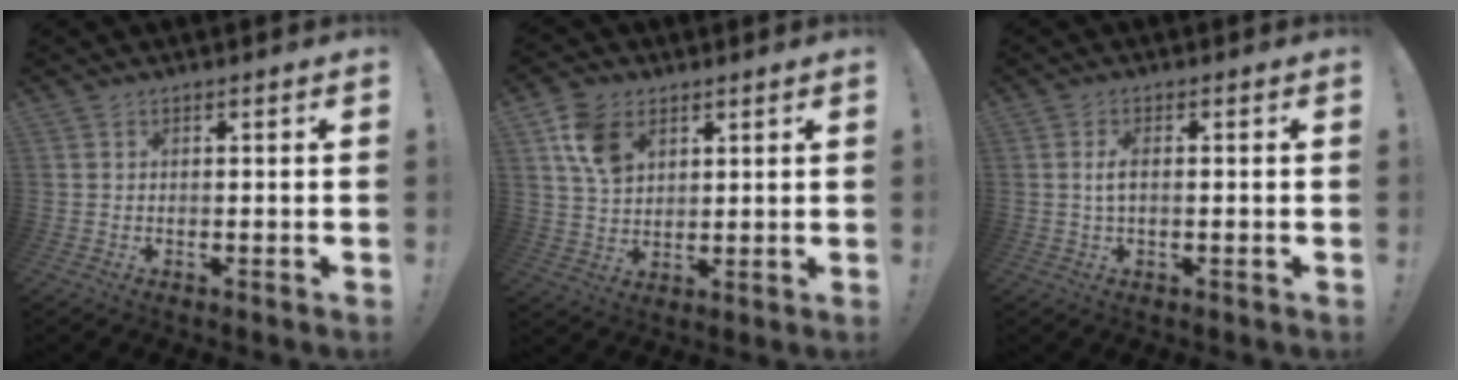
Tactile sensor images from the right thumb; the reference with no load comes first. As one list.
[{"total": 10.2, "force": [4.8, 7.2, 5.4], "torque": [-0.088, -0.009, 0.097]}, {"total": 3.0, "force": [0.0, 0.9, 2.8], "torque": [-0.052, -0.001, -0.004]}]